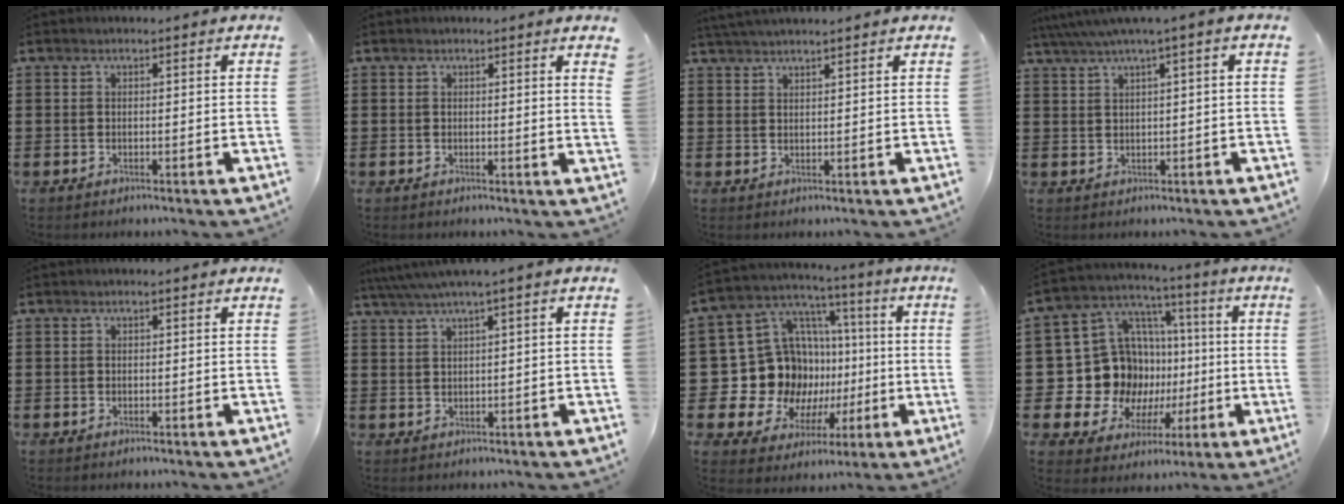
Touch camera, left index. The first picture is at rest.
{"total": 1.1, "force": [0.6, -0.3, 0.9], "torque": [-0.018, -0.004, 0.011]}
{"total": 2.1, "force": [2.1, -0.3, 0.3], "torque": [-0.010, 0.001, 0.041]}
{"total": 2.3, "force": [0.7, -0.3, 2.2], "torque": [-0.041, -0.004, 0.009]}
{"total": 0.0}
{"total": 2.1, "force": [0.9, -0.3, 1.9], "torque": [-0.036, -0.003, 0.013]}
{"total": 17.8, "force": [-1.4, 16.2, 7.3], "torque": [-0.183, -0.026, 0.019]}
{"total": 15.6, "force": [-0.9, 14.4, 5.9], "torque": [-0.160, -0.026, 0.015]}